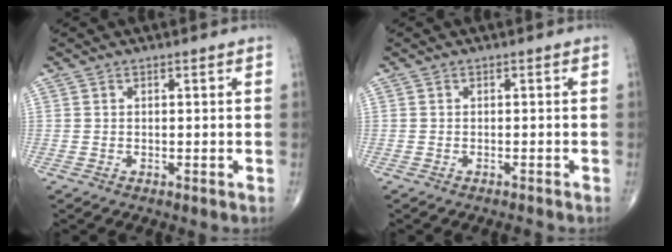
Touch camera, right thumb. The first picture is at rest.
{"total": 0.7, "force": [-0.7, 0.0, 0.1], "torque": [-0.011, 0.003, -0.010]}